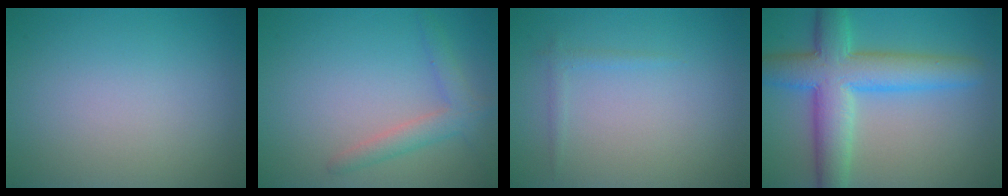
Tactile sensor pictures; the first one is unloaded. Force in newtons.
{"total": 2.6, "press": 2.6, "slide": 0.0}
{"total": 0.9, "press": 0.9, "slide": 0.1}
{"total": 8.2, "press": 8.2, "slide": 0.2}